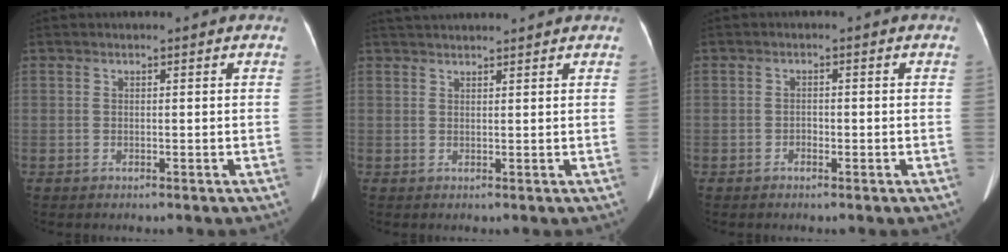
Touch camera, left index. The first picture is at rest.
{"total": 6.0, "force": [5.7, 0.1, 1.9], "torque": [-0.029, 0.039, 0.084]}
{"total": 0.9, "force": [-0.5, 0.5, 0.6], "torque": [-0.009, 0.001, -0.009]}